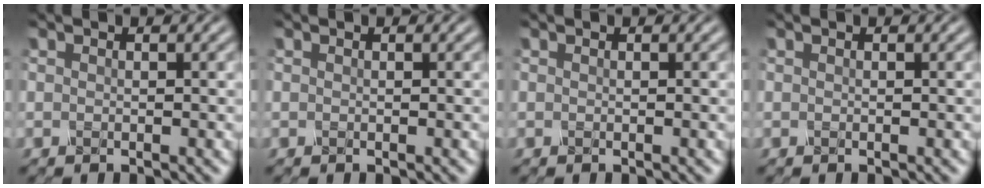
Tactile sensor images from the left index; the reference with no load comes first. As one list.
[{"total": 0.0}, {"total": 0.0}, {"total": 0.0}]